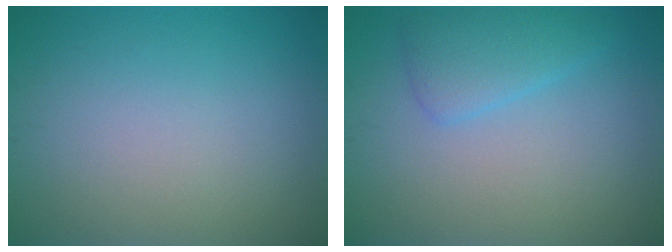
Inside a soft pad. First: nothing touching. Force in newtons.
{"total": 2.7, "press": 2.6, "slide": 0.3}